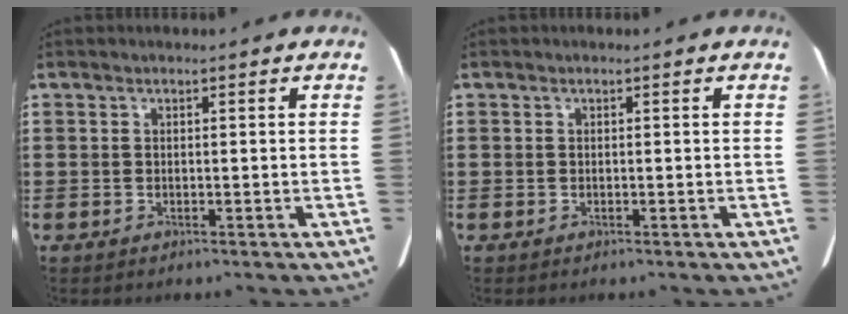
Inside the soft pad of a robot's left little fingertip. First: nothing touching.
{"total": 0.0}